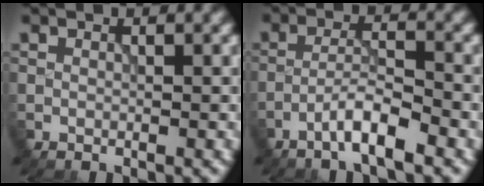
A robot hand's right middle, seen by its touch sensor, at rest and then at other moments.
{"total": 3.7, "force": [-2.4, 0.4, 2.7], "torque": [-0.049, 0.011, -0.052]}